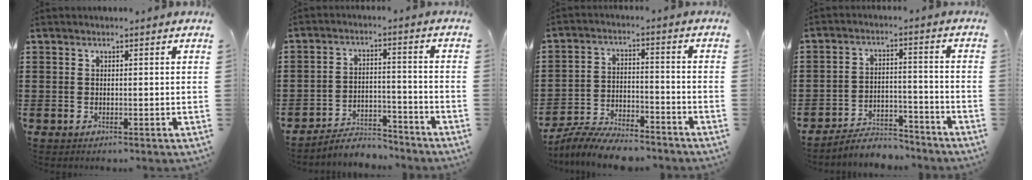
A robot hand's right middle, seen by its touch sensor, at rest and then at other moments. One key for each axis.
{"total": 5.1, "fx": -4.9, "fy": 1.1, "fz": 0.5, "tx": -0.011, "ty": 0.011, "tz": -0.101}
{"total": 7.7, "fx": -7.4, "fy": 1.2, "fz": 2.0, "tx": -0.035, "ty": 0.015, "tz": -0.143}
{"total": 5.4, "fx": -5.3, "fy": 1.1, "fz": 0.7, "tx": -0.012, "ty": 0.012, "tz": -0.106}